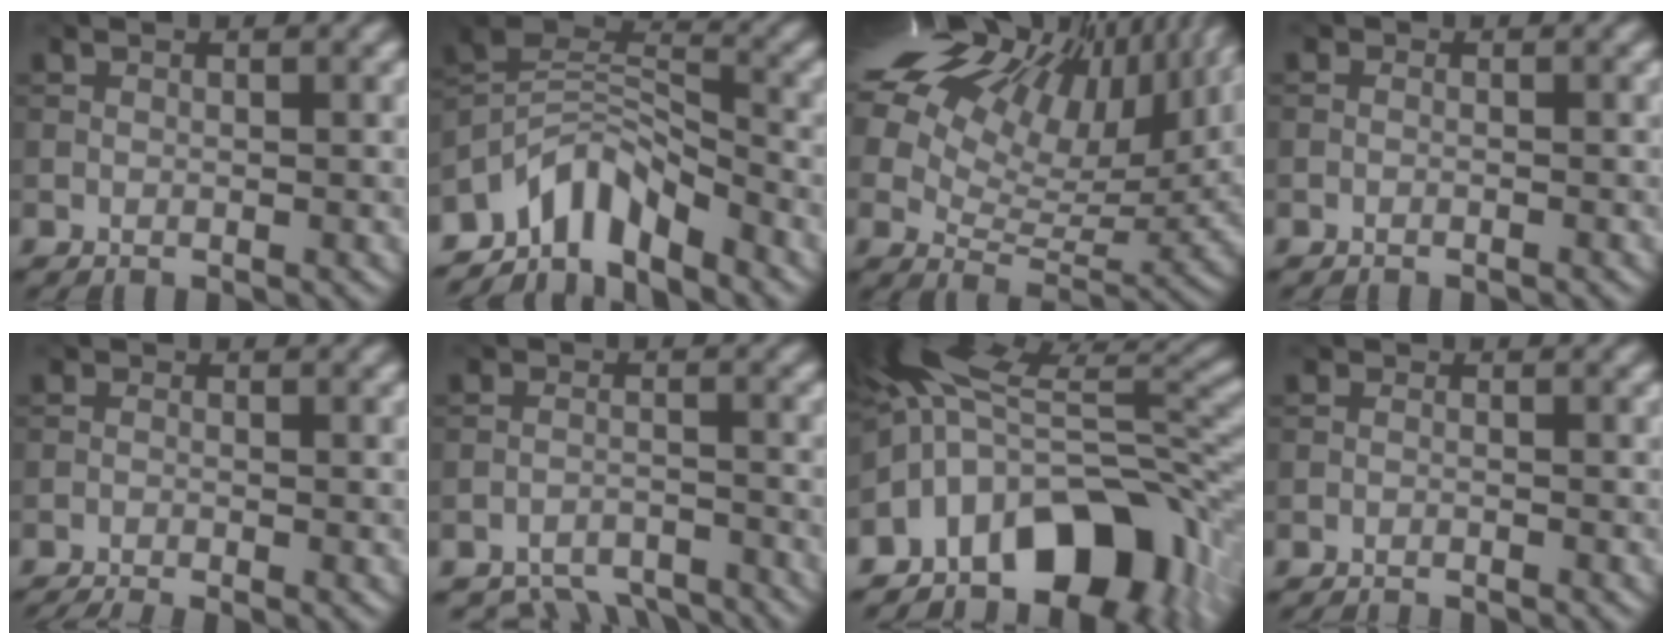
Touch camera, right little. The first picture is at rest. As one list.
[{"total": 6.5, "force": [-5.2, 2.7, 2.8], "torque": [-0.034, -0.003, -0.111]}, {"total": 21.3, "force": [11.5, 11.1, 14.1], "torque": [-0.266, 0.075, 0.181]}, {"total": 0.8, "force": [-0.7, 0.2, 0.2], "torque": [-0.002, -0.003, -0.017]}, {"total": 2.4, "force": [-2.1, 0.2, 1.2], "torque": [-0.029, -0.005, -0.044]}, {"total": 6.0, "force": [-5.6, 1.7, 1.0], "torque": [-0.015, -0.009, -0.090]}, {"total": 13.8, "force": [-6.3, 7.6, 9.7], "torque": [-0.155, 0.018, -0.114]}, {"total": 2.2, "force": [-2.2, 0.2, 0.5], "torque": [-0.010, 0.002, -0.033]}]